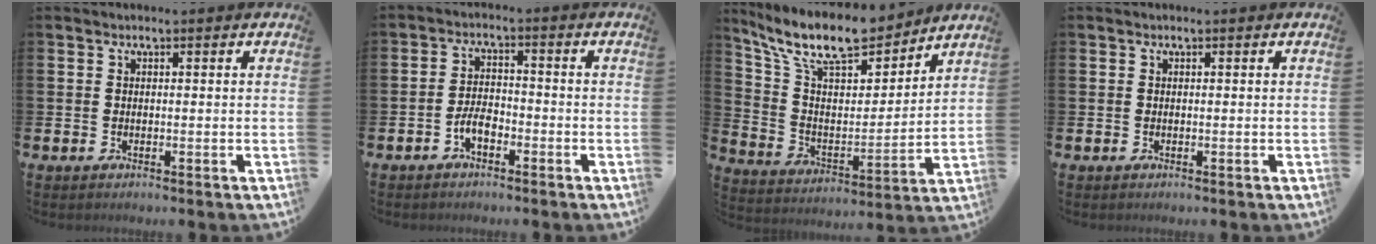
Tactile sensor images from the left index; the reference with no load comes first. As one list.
[{"total": 3.1, "force": [-1.8, 1.4, 2.1], "torque": [-0.045, 0.010, -0.033]}, {"total": 12.5, "force": [10.8, 3.6, 5.2], "torque": [-0.132, -0.065, 0.191]}, {"total": 0.0}]